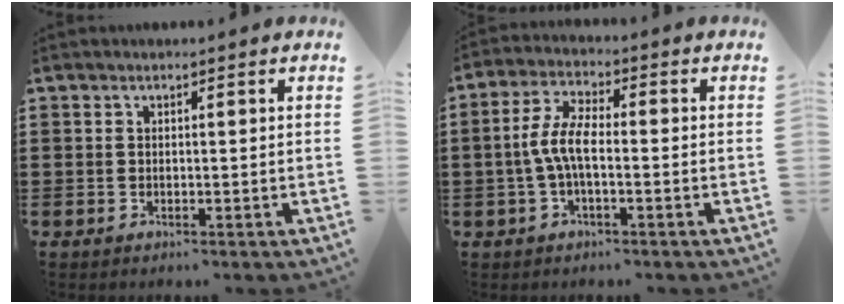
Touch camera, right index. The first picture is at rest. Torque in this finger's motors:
{"motor_torque": [1.55, -0.45, 0.85, 0.21]}